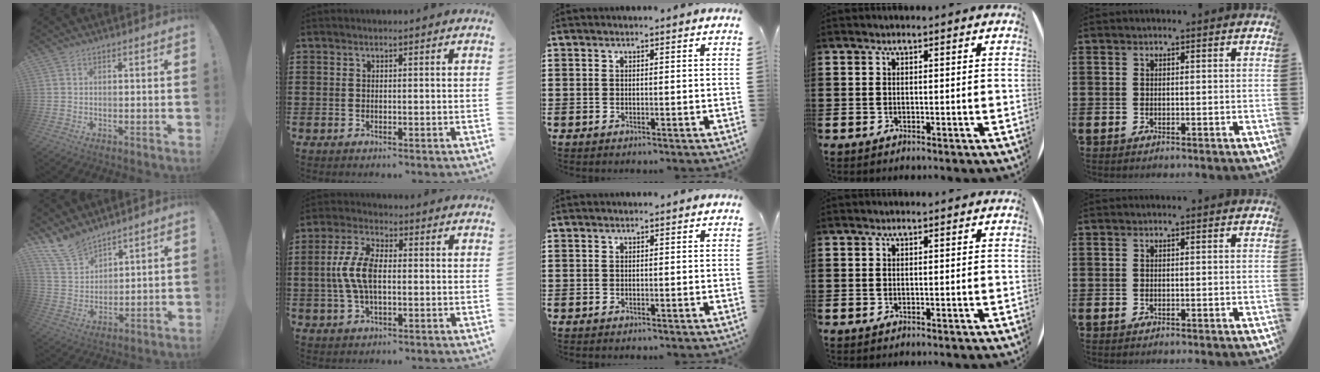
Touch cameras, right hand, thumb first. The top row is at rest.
{"thumb": {"total": 10.5, "force": [9.2, 4.4, 2.4], "torque": [-0.056, -0.066, 0.181]}, "index": {"total": 7.3, "force": [-0.3, 3.4, 6.5], "torque": [-0.154, -0.002, -0.015]}}